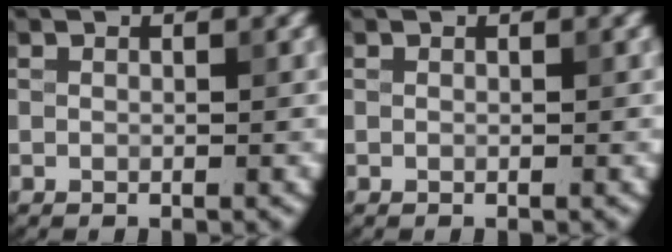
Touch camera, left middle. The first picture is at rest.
{"total": 0.0}